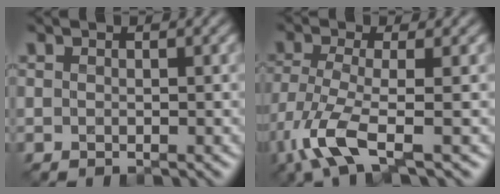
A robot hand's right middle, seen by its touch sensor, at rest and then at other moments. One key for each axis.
{"total": 5.7, "fx": -3.0, "fy": 1.5, "fz": 4.7, "tx": -0.110, "ty": -0.017, "tz": -0.066}